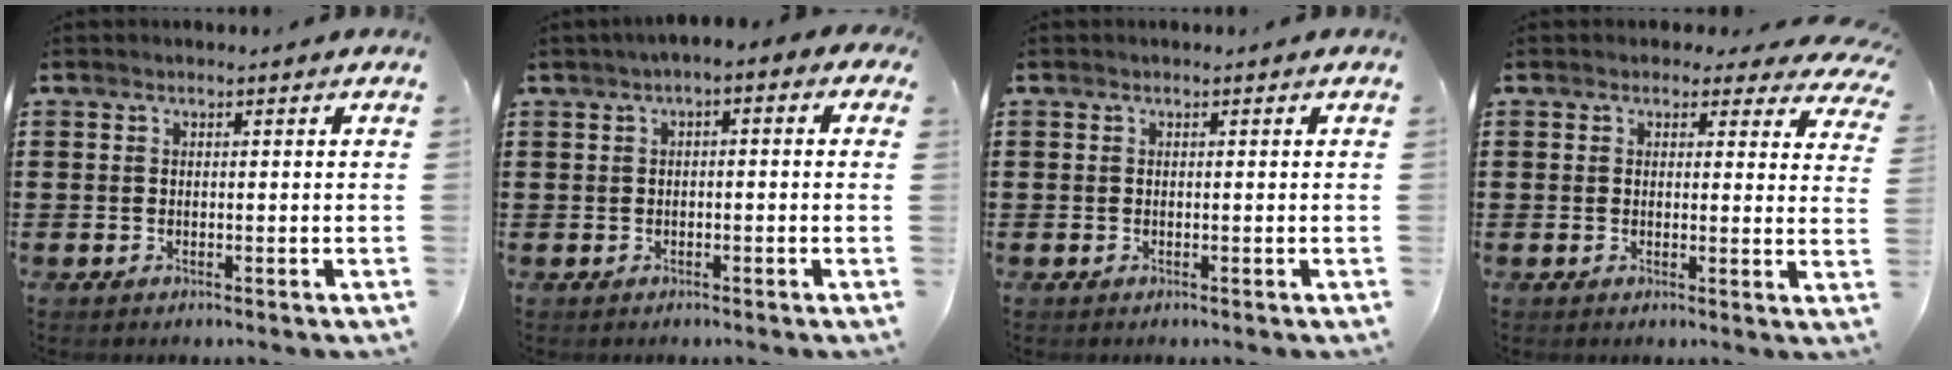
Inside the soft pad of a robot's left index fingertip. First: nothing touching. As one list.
[{"total": 2.0, "force": [-1.2, 0.6, 1.4], "torque": [-0.034, 0.002, -0.030]}, {"total": 0.0}, {"total": 2.5, "force": [1.9, 1.1, 1.0], "torque": [-0.022, -0.001, 0.032]}]